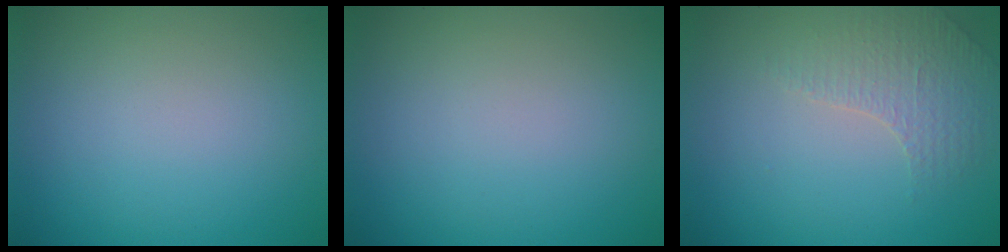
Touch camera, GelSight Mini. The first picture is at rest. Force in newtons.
{"total": 0.0}
{"total": 1.5, "press": 1.2, "slide": 0.8}